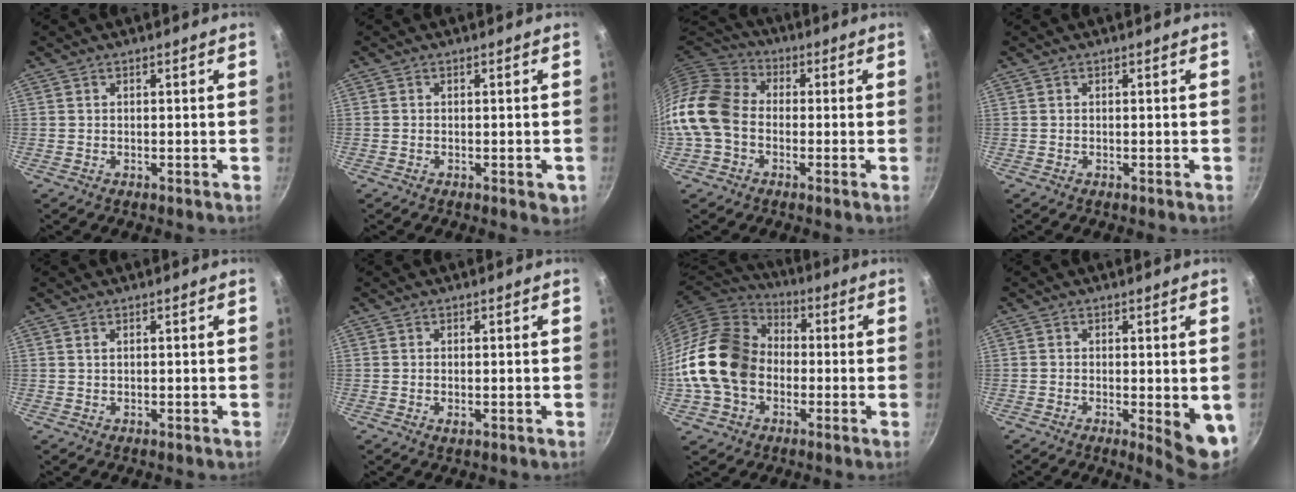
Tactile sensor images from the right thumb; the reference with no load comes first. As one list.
[{"total": 2.9, "force": [-1.0, 1.6, 2.2], "torque": [-0.023, -0.003, -0.014]}, {"total": 13.6, "force": [-2.4, 10.1, 8.7], "torque": [-0.153, 0.032, -0.070]}, {"total": 0.0}, {"total": 0.6, "force": [0.3, 0.3, 0.4], "torque": [-0.008, 0.001, 0.007]}, {"total": 1.2, "force": [-0.2, 0.6, 1.1], "torque": [-0.020, -0.002, -0.003]}, {"total": 19.2, "force": [-2.0, 14.9, 12.0], "torque": [-0.207, 0.042, -0.043]}, {"total": 7.2, "force": [-1.2, 2.1, 6.8], "torque": [-0.077, -0.010, -0.012]}]